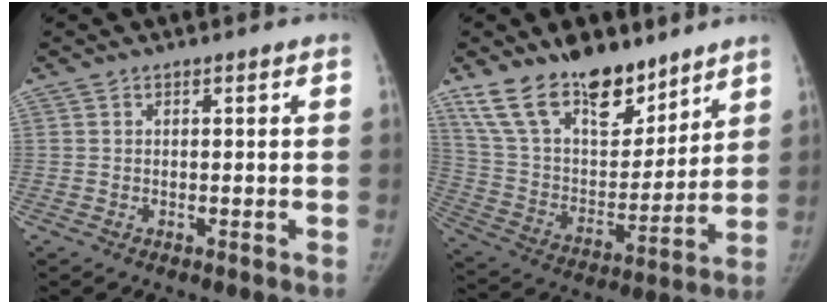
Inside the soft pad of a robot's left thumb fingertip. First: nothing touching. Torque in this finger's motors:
{"motor_torque": [3.21, 1.29, 1.08, -1.69, 0.47]}